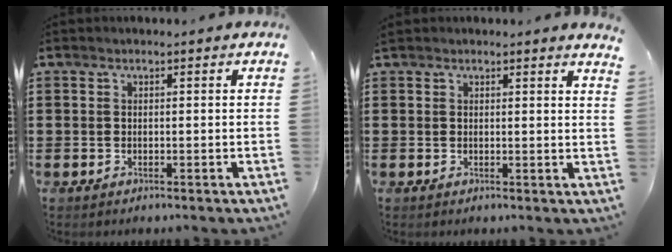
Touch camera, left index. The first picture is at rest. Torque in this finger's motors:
{"motor_torque": [0.57, 0.41, 0.61, 0.21]}